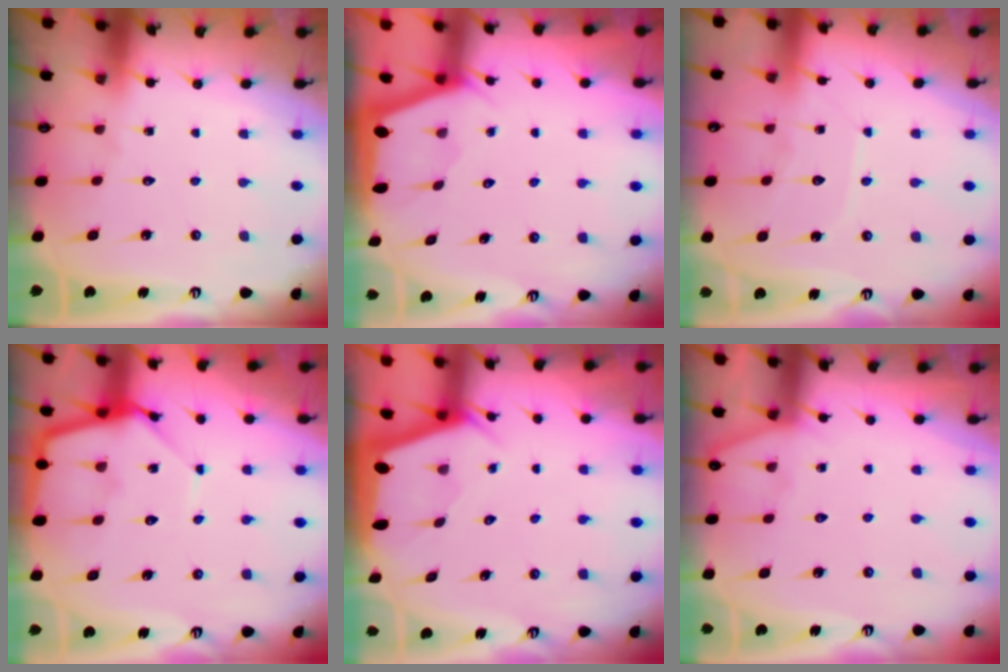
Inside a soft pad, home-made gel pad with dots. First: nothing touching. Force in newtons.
{"total": 2.8, "press": 2.8, "slide": 0.1}
{"total": 6.1, "press": 6.1, "slide": 0.6}
{"total": 10.5, "press": 10.5, "slide": 0.9}
{"total": 1.9, "press": 1.9, "slide": 0.3}
{"total": 4.0, "press": 3.9, "slide": 0.5}